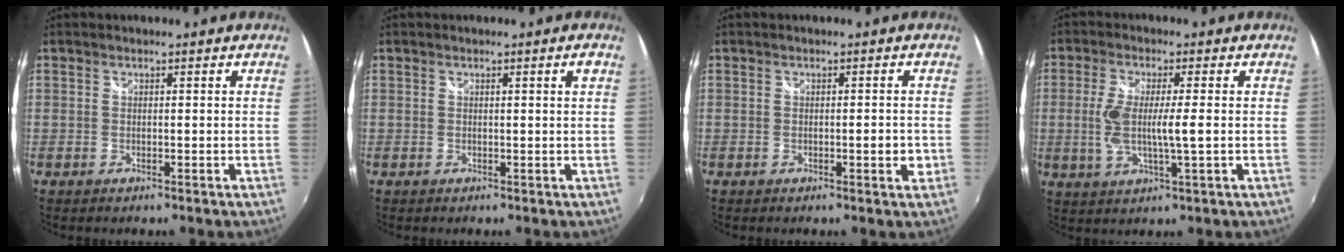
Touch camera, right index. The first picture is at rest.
{"total": 1.4, "force": [0.5, -0.4, 1.3], "torque": [-0.018, 0.002, 0.007]}
{"total": 2.2, "force": [-0.5, 0.7, 2.0], "torque": [-0.027, 0.003, -0.004]}
{"total": 8.0, "force": [-0.6, 1.3, 7.9], "torque": [-0.153, -0.010, -0.010]}